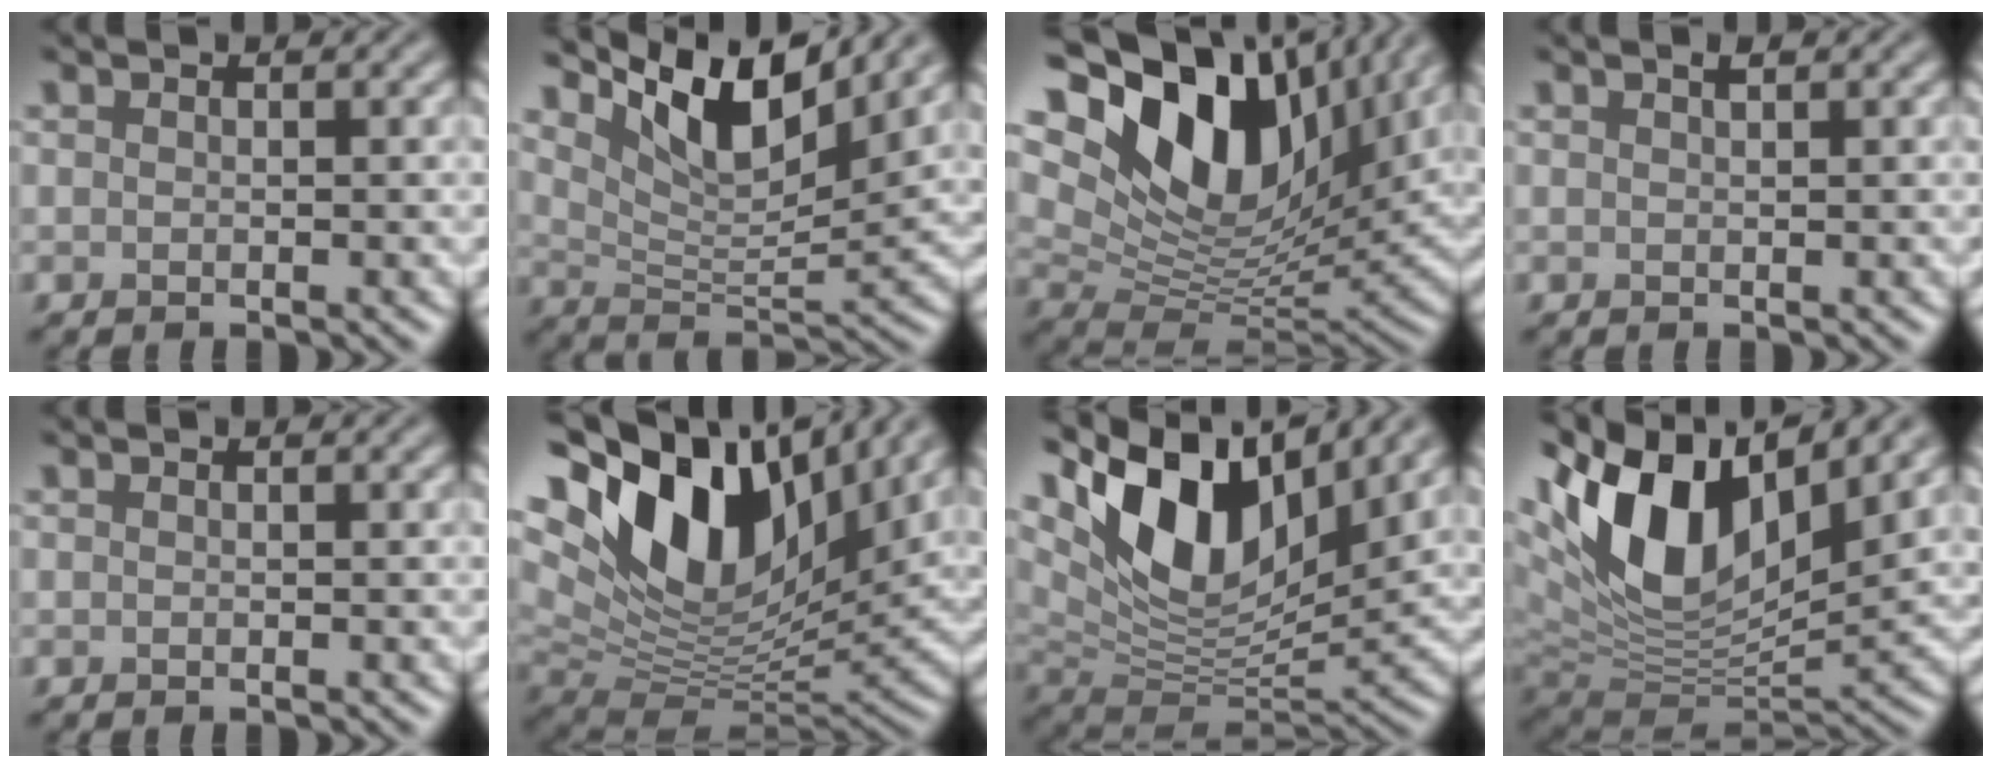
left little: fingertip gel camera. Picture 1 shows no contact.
{"total": 8.8, "force": [6.0, 2.6, 5.8], "torque": [-0.104, 0.001, 0.108]}
{"total": 17.2, "force": [7.6, 10.0, 11.8], "torque": [-0.240, 0.023, 0.137]}
{"total": 0.7, "force": [0.5, 0.1, 0.5], "torque": [-0.008, 0.001, 0.009]}
{"total": 0.0}
{"total": 16.5, "force": [7.0, 9.2, 11.7], "torque": [-0.230, 0.026, 0.116]}
{"total": 12.5, "force": [6.7, 6.1, 8.7], "torque": [-0.161, 0.009, 0.121]}
{"total": 14.7, "force": [5.6, 7.6, 11.2], "torque": [-0.223, 0.020, 0.100]}